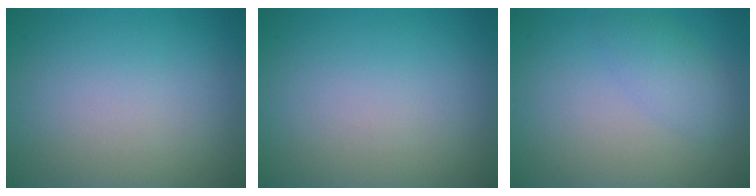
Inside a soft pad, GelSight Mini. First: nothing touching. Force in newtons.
{"total": 0.0}
{"total": 2.1, "press": 2.1, "slide": 0.1}